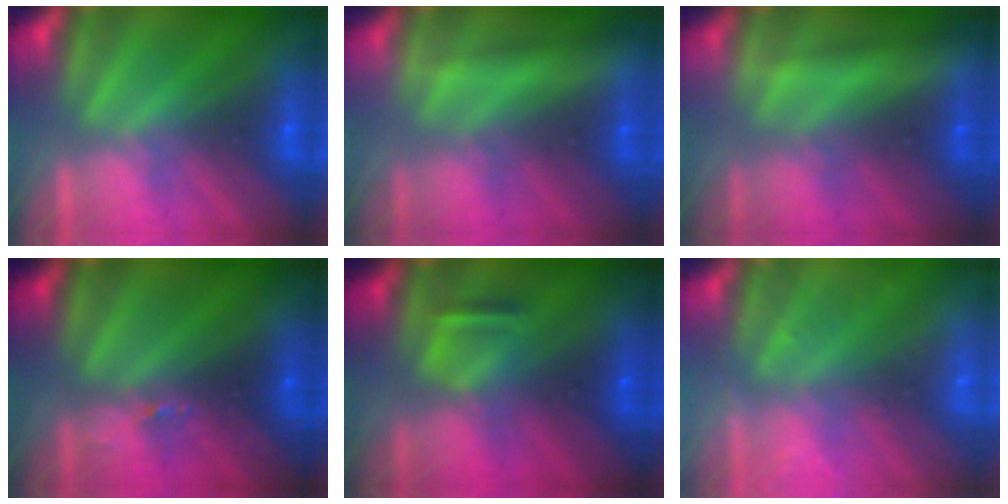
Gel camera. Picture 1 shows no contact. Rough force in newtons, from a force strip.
{"total": 2.3}
{"total": 2.3}
{"total": 2.4}
{"total": 2.9}
{"total": 2.6}